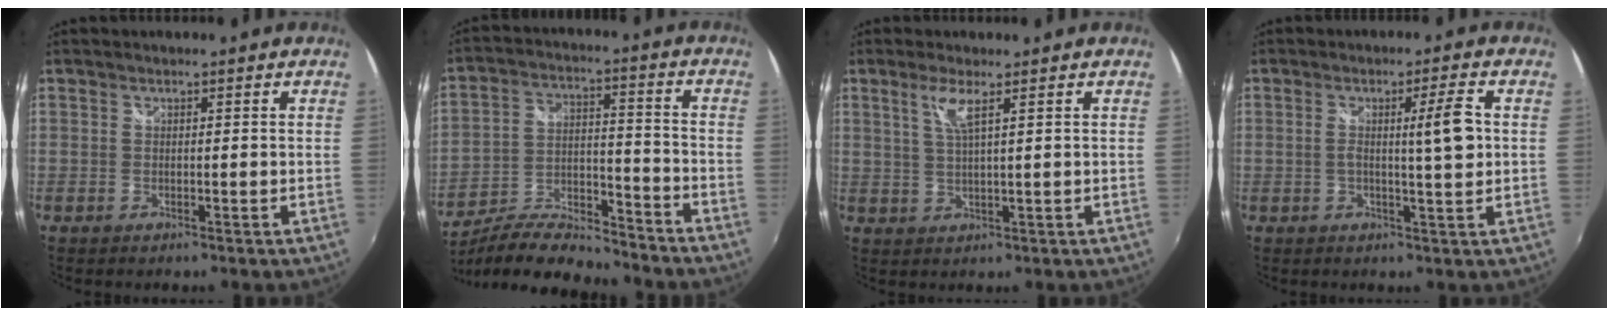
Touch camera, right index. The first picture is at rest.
{"total": 16.7, "force": [-14.4, 3.6, 7.8], "torque": [-0.150, -0.014, -0.242]}
{"total": 3.7, "force": [1.9, -0.1, 3.2], "torque": [-0.066, -0.002, 0.039]}
{"total": 6.0, "force": [0.4, -0.4, 5.9], "torque": [-0.096, -0.002, 0.006]}